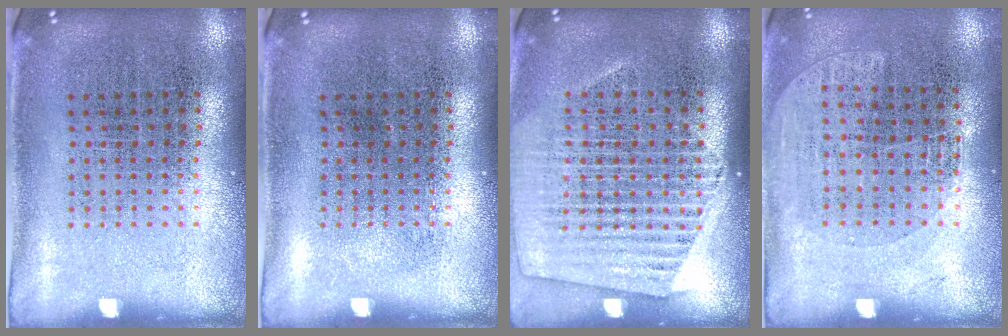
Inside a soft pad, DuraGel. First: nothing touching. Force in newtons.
{"total": 0.0}
{"total": 1.5, "press": 1.4, "slide": 0.5}
{"total": 1.2, "press": 1.0, "slide": 0.7}